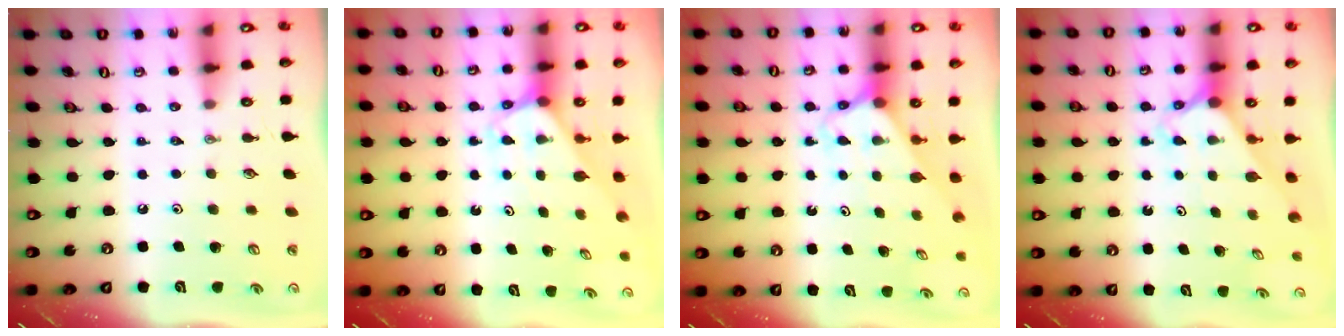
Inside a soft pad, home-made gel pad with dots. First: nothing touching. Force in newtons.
{"total": 2.5, "press": 2.5, "slide": 0.2}
{"total": 2.5, "press": 2.5, "slide": 0.1}
{"total": 2.4, "press": 2.4, "slide": 0.2}